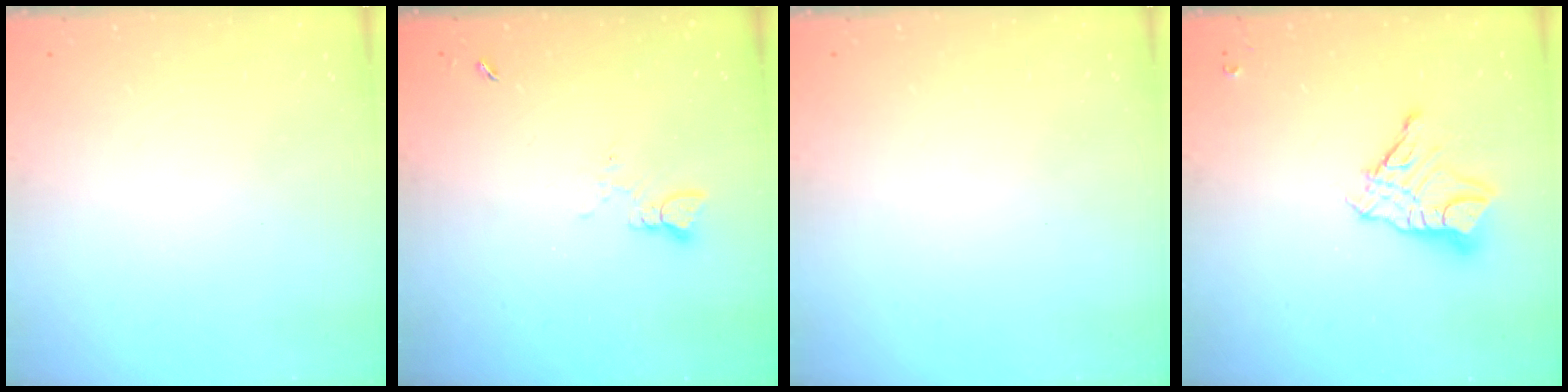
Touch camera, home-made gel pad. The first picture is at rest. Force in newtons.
{"total": 1.3, "press": 1.3, "slide": 0.2}
{"total": 0.0}
{"total": 10.5, "press": 10.5, "slide": 1.0}